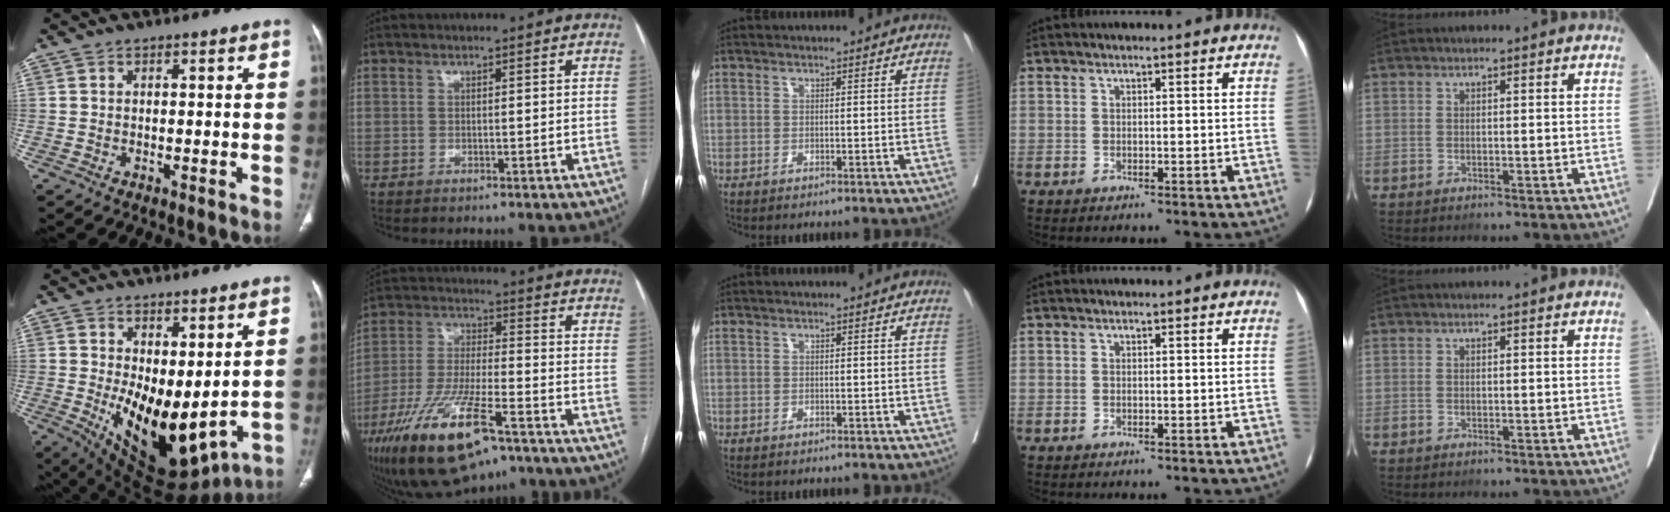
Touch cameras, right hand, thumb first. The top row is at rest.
{"thumb": {"total": 16.4, "force": [0.4, 8.4, 14.1], "torque": [-0.202, -0.038, 0.038]}, "index": {"total": 17.4, "force": [-10.3, 4.4, 13.3], "torque": [-0.274, -0.026, -0.180]}}